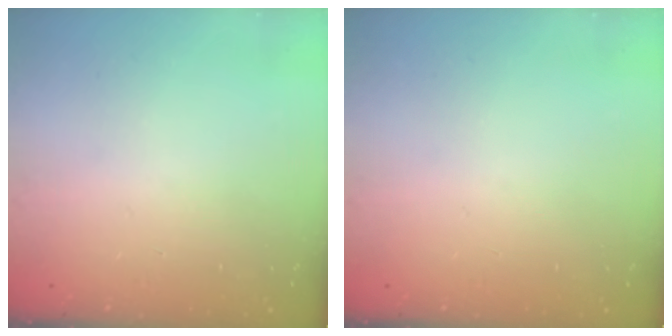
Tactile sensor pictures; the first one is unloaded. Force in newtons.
{"total": 0.0}